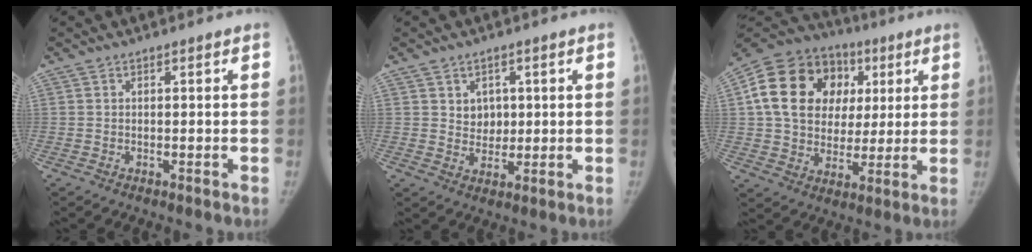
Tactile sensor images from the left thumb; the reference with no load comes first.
{"total": 4.3, "force": [1.3, 3.6, 1.8], "torque": [-0.002, -0.008, 0.023]}
{"total": 21.2, "force": [5.0, 16.7, 12.0], "torque": [-0.193, 0.025, 0.086]}